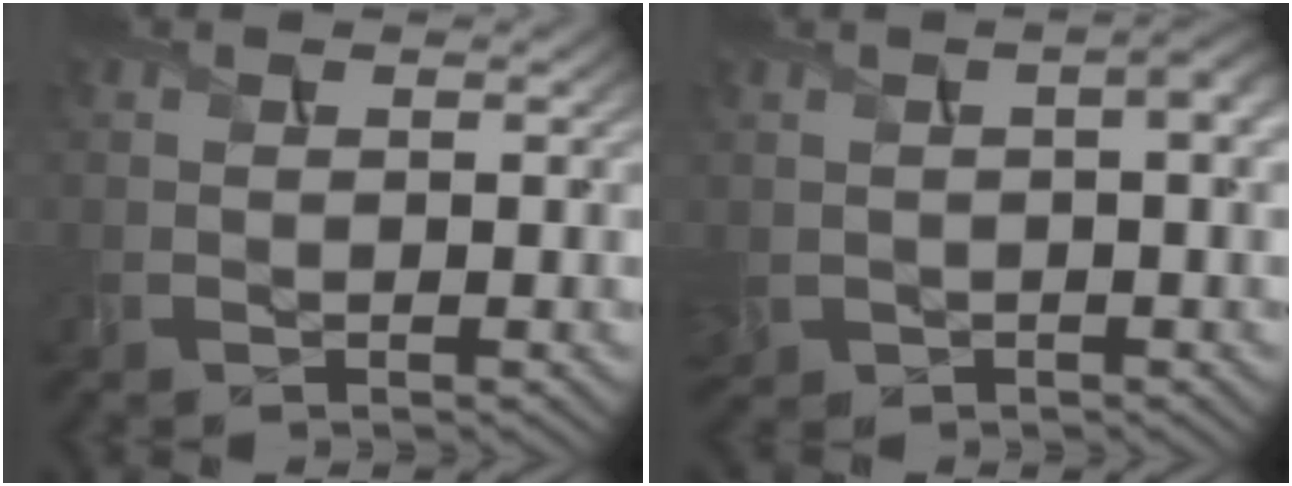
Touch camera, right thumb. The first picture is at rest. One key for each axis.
{"total": 5.1, "fx": 0.4, "fy": 2.8, "fz": 4.3, "tx": -0.089, "ty": -0.005, "tz": 0.010}